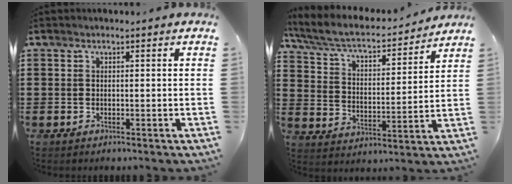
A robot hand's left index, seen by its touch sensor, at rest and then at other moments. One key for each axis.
{"total": 6.1, "fx": 5.2, "fy": 1.2, "fz": 3.0, "tx": -0.081, "ty": -0.033, "tz": 0.083}